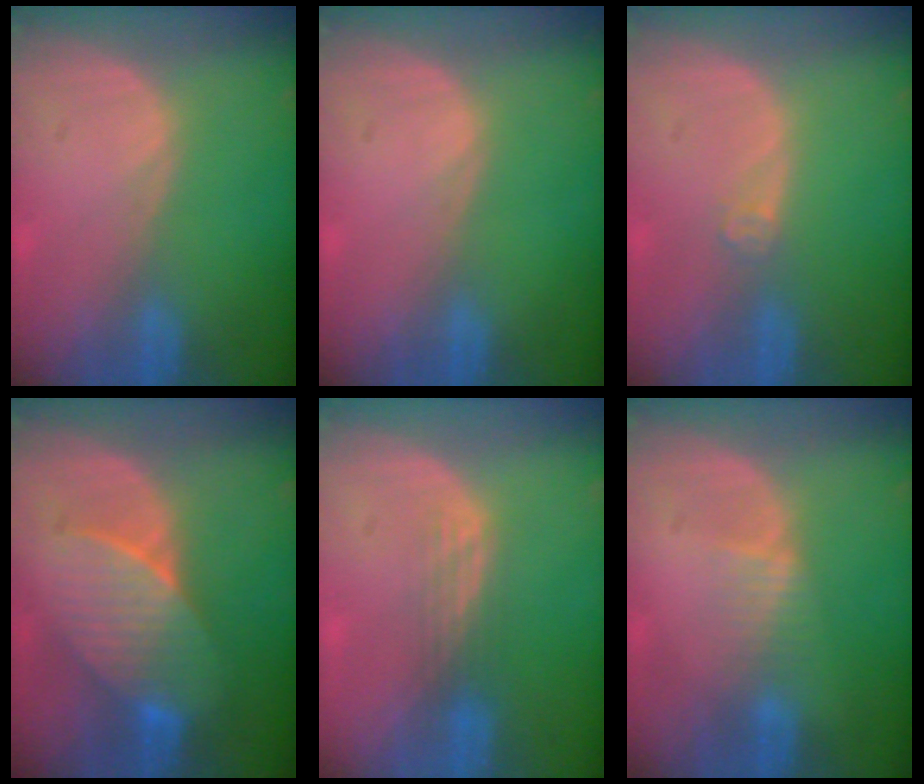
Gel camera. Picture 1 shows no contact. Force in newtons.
{"total": 0.0}
{"total": 1.5, "press": 1.2, "slide": 0.9}
{"total": 7.3, "press": 7.2, "slide": 1.3}
{"total": 3.0, "press": 2.6, "slide": 1.4}
{"total": 2.4, "press": 2.4, "slide": 0.2}